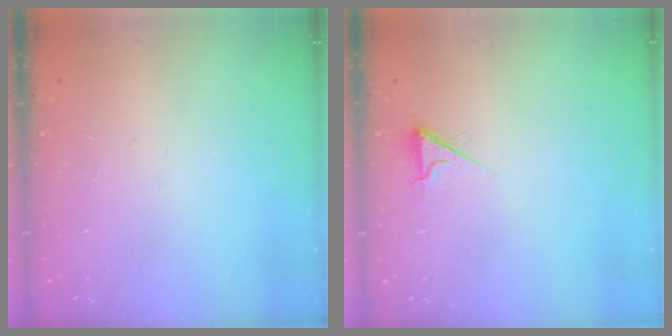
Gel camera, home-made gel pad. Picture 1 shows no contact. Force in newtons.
{"total": 3.5, "press": 3.4, "slide": 0.6}